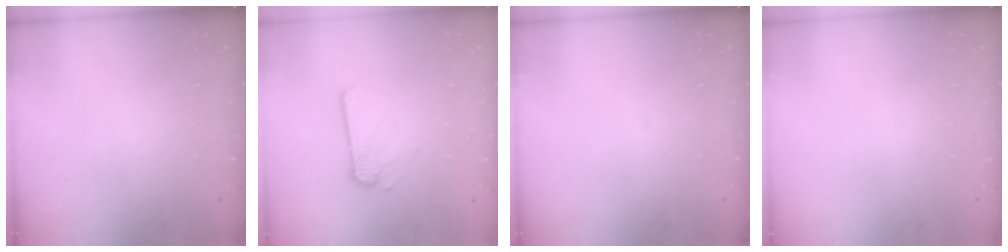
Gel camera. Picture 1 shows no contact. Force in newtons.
{"total": 1.2, "press": 1.2, "slide": 0.1}
{"total": 0.0}
{"total": 0.0}